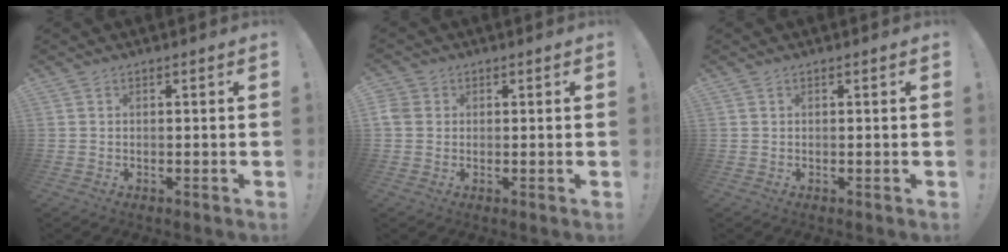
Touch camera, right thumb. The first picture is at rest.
{"total": 3.5, "force": [0.7, 3.2, 1.3], "torque": [-0.031, 0.005, 0.015]}
{"total": 0.0}